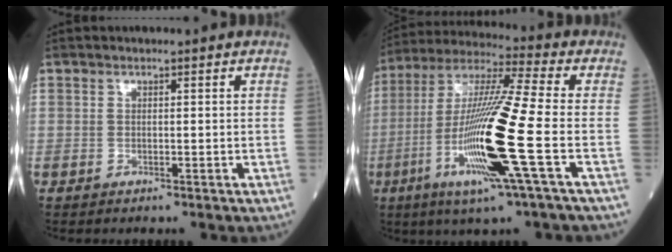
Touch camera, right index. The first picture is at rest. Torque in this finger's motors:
{"motor_torque": [2.14, 0.00, 1.06, 0.21]}